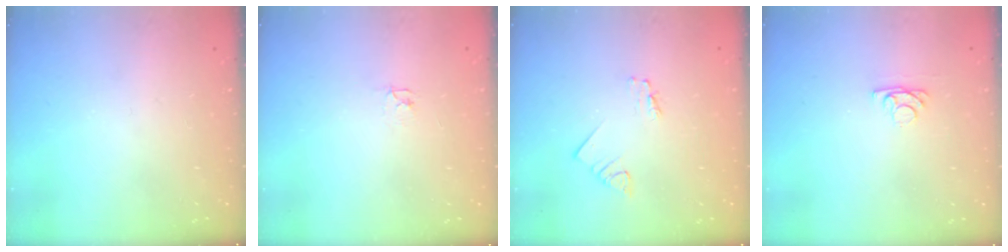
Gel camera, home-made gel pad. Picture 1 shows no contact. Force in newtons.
{"total": 2.1, "press": 2.1, "slide": 0.3}
{"total": 1.4, "press": 1.4, "slide": 0.1}
{"total": 3.0, "press": 3.0, "slide": 0.5}